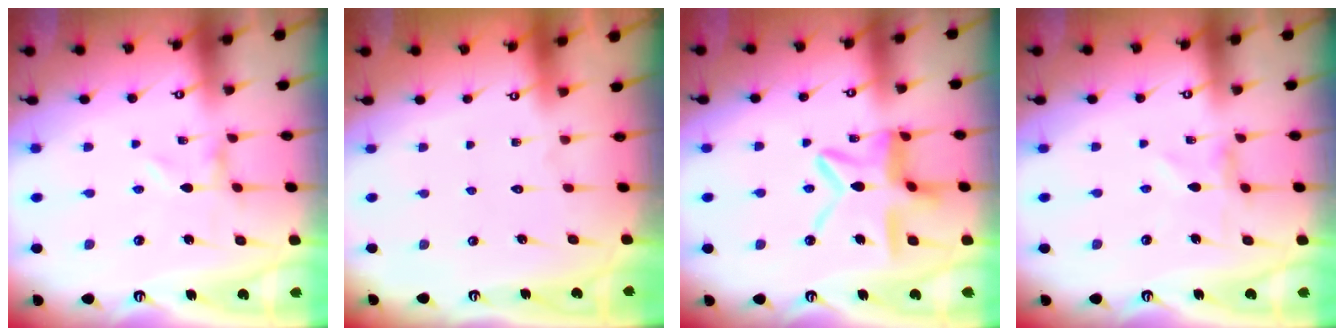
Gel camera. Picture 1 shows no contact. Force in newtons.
{"total": 1.7, "press": 1.7, "slide": 0.1}
{"total": 13.2, "press": 13.2, "slide": 1.1}
{"total": 1.8, "press": 1.8, "slide": 0.2}